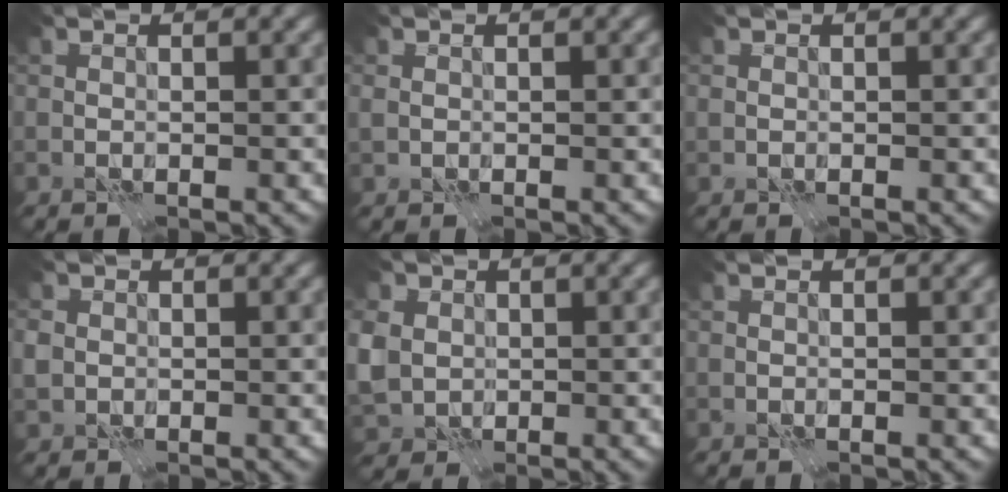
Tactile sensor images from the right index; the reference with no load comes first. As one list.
[{"total": 0.6, "force": [0.1, 0.5, 0.3], "torque": [-0.009, 0.001, 0.003]}, {"total": 0.0}, {"total": 1.5, "force": [0.1, 1.4, 0.5], "torque": [-0.014, 0.002, -0.001]}, {"total": 5.2, "force": [0.7, 4.5, 2.6], "torque": [-0.085, 0.010, 0.008]}, {"total": 0.0}]